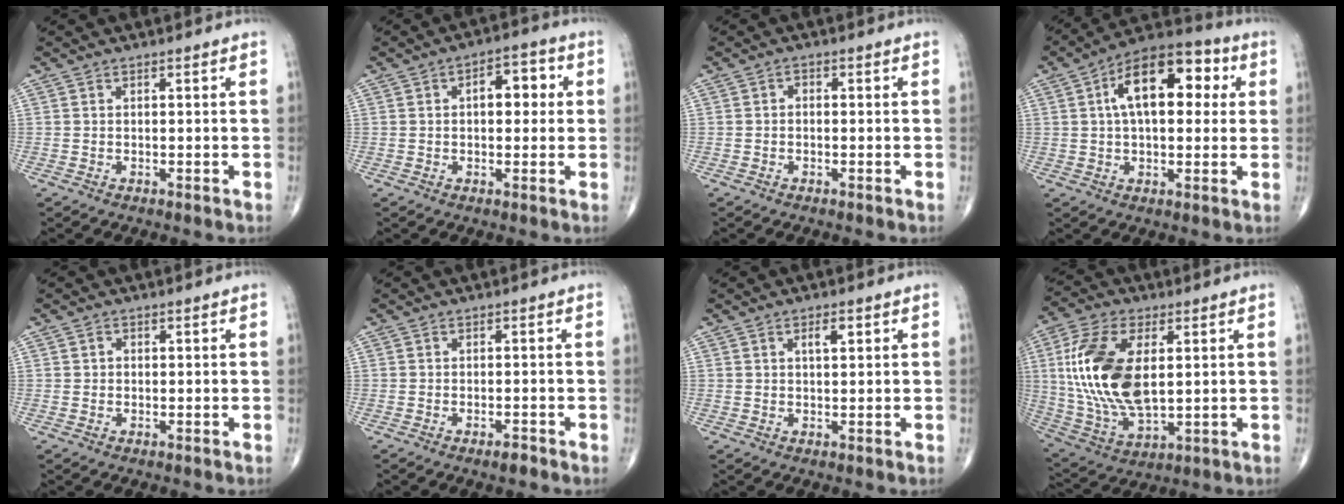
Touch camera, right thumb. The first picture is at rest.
{"total": 6.8, "force": [1.2, 3.8, 5.5], "torque": [-0.052, 0.016, 0.010]}
{"total": 1.0, "force": [-0.2, 0.7, 0.7], "torque": [-0.003, 0.002, -0.008]}
{"total": 16.3, "force": [3.9, 8.6, 13.2], "torque": [-0.180, 0.025, 0.052]}
{"total": 0.9, "force": [0.1, 0.9, 0.2], "torque": [0.001, 0.002, 0.000]}
{"total": 1.6, "force": [-1.1, 0.4, 1.0], "torque": [-0.018, 0.000, -0.019]}
{"total": 2.4, "force": [1.1, 1.1, 1.9], "torque": [-0.028, -0.003, 0.017]}
{"total": 19.3, "force": [2.9, 10.0, 16.3], "torque": [-0.337, -0.016, 0.060]}